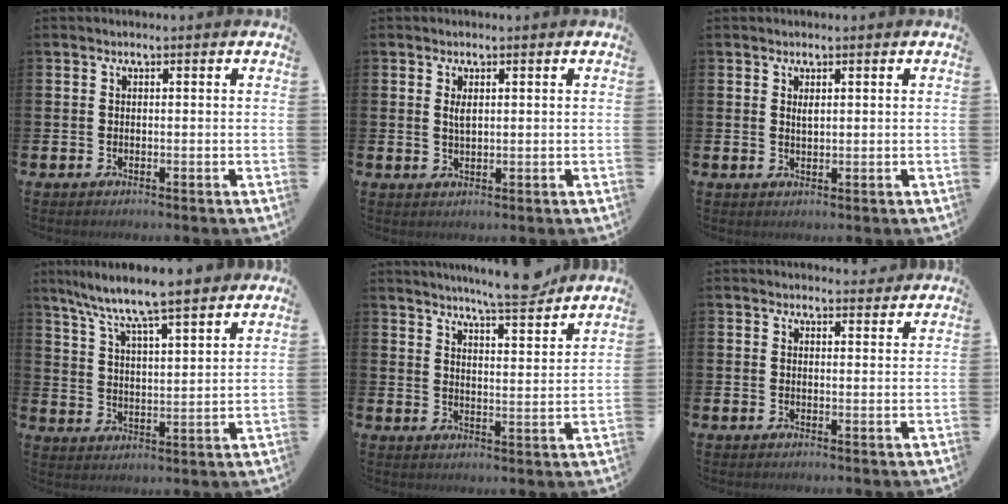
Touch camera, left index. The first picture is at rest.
{"total": 1.6, "force": [0.8, 0.6, 1.3], "torque": [-0.017, -0.001, 0.011]}
{"total": 1.0, "force": [0.7, 0.3, 0.6], "torque": [-0.003, -0.003, 0.011]}
{"total": 8.1, "force": [7.7, -0.1, 2.5], "torque": [-0.083, -0.051, 0.135]}
{"total": 7.5, "force": [7.2, 0.0, 2.2], "torque": [-0.040, -0.045, 0.126]}
{"total": 2.1, "force": [2.1, 0.5, -0.1], "torque": [0.011, -0.012, 0.035]}